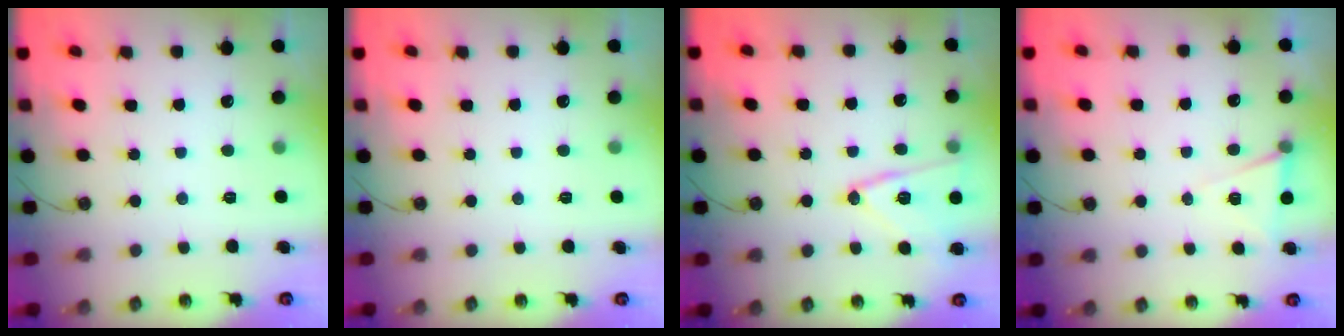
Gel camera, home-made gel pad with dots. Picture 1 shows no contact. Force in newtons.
{"total": 4.3, "press": 0.3, "slide": 4.3}
{"total": 13.3, "press": 13.3, "slide": 0.4}
{"total": 5.7, "press": 3.5, "slide": 4.5}